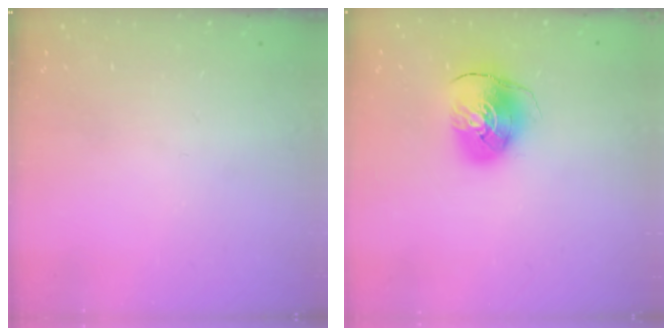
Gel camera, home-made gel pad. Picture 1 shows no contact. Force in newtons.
{"total": 9.4, "press": 9.2, "slide": 1.5}